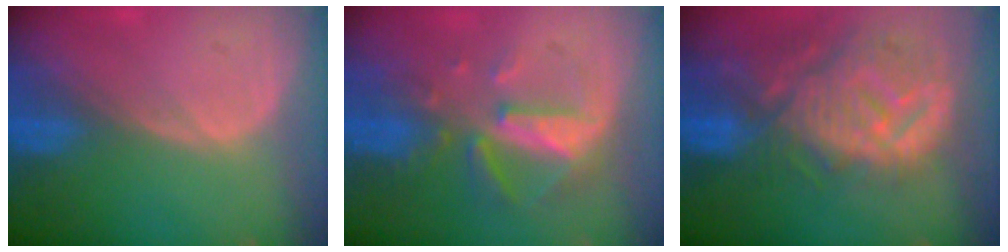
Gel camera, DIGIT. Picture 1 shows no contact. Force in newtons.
{"total": 8.1, "press": 7.5, "slide": 3.3}
{"total": 12.6, "press": 11.2, "slide": 5.8}